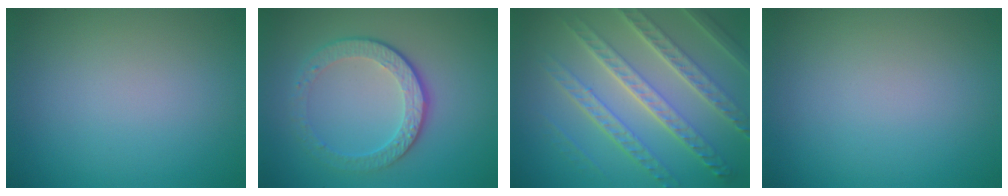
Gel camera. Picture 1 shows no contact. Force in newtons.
{"total": 4.5, "press": 3.2, "slide": 3.1}
{"total": 8.0, "press": 5.7, "slide": 5.7}
{"total": 0.0}